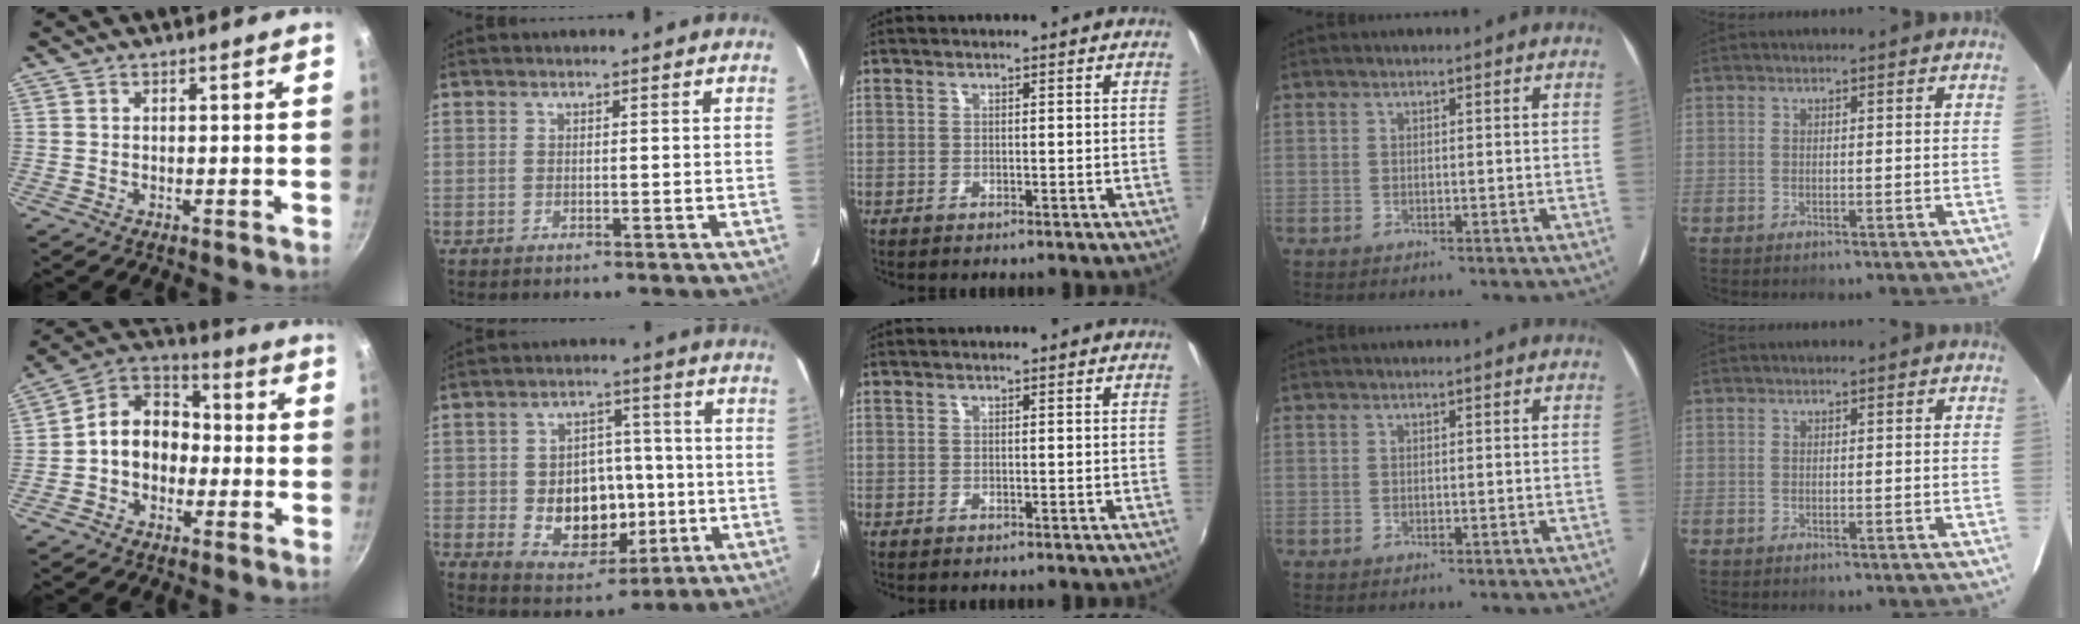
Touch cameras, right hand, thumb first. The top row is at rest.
{"thumb": {"total": 10.7, "force": [-1.9, 8.4, 6.3], "torque": [-0.062, 0.046, -0.054]}, "index": {"total": 11.8, "force": [-1.9, 9.1, 7.3], "torque": [-0.148, 0.010, -0.005]}}